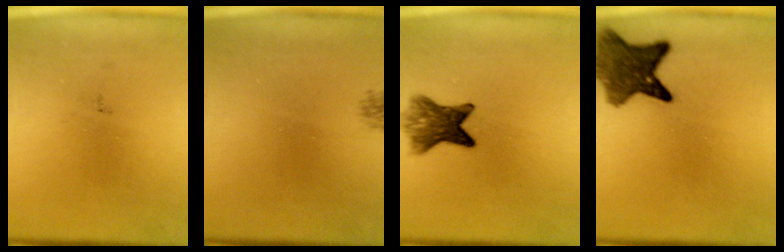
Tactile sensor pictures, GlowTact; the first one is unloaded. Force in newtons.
{"total": 0.9}
{"total": 6.5}
{"total": 7.8}